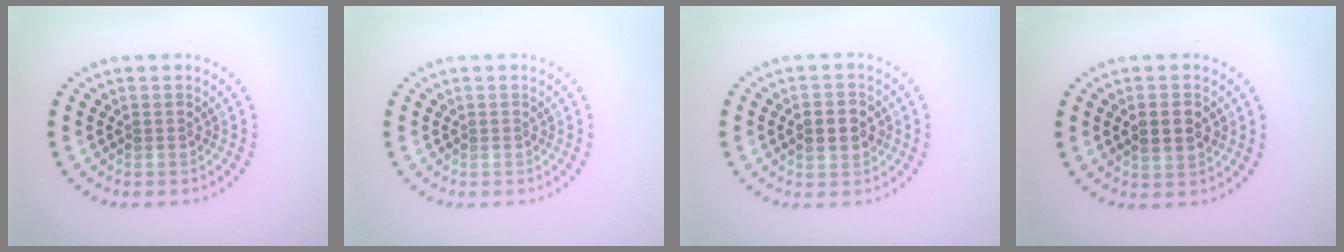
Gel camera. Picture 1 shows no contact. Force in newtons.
{"total": 0.0}
{"total": 2.8, "press": 2.8, "slide": 0.1}
{"total": 2.7, "press": 2.7, "slide": 0.5}